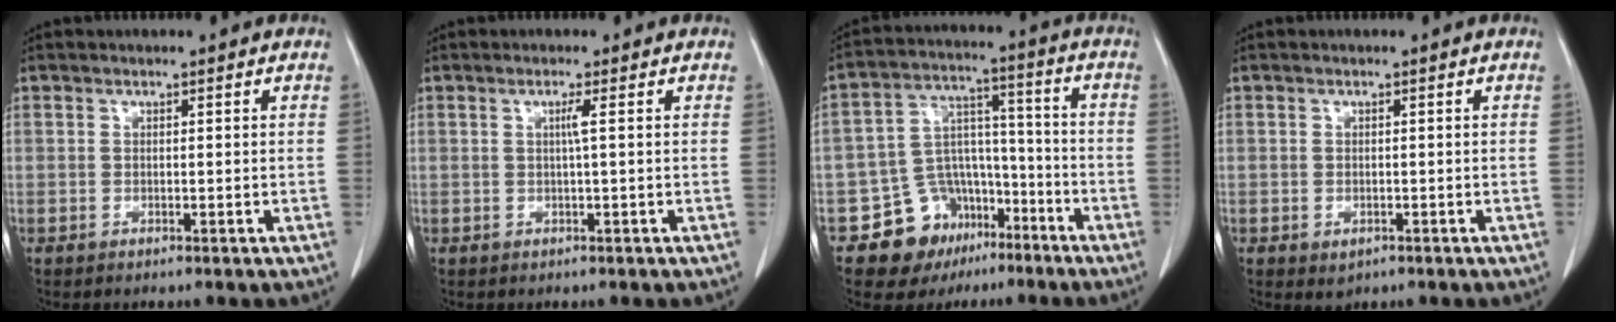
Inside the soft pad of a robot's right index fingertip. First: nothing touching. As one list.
[{"total": 1.3, "force": [0.2, -0.4, 1.2], "torque": [-0.024, 0.001, 0.003]}, {"total": 11.7, "force": [-6.8, 8.7, 3.9], "torque": [-0.060, 0.052, -0.098]}, {"total": 1.6, "force": [-0.7, 1.1, 0.9], "torque": [-0.012, 0.000, 0.000]}]